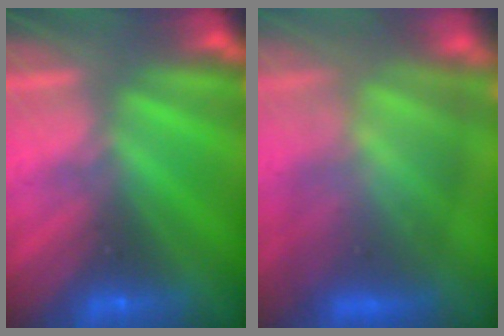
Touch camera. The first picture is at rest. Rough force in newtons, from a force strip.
{"total": 10.8}